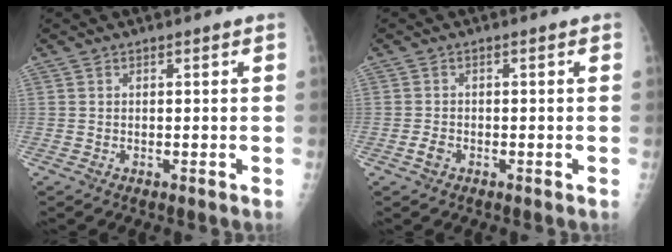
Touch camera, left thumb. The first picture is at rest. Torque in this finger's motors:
{"motor_torque": [-0.35, 0.14, 0.12, 0.06, 0.00]}